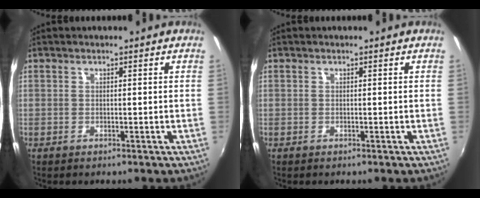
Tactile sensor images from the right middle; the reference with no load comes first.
{"total": 0.0}